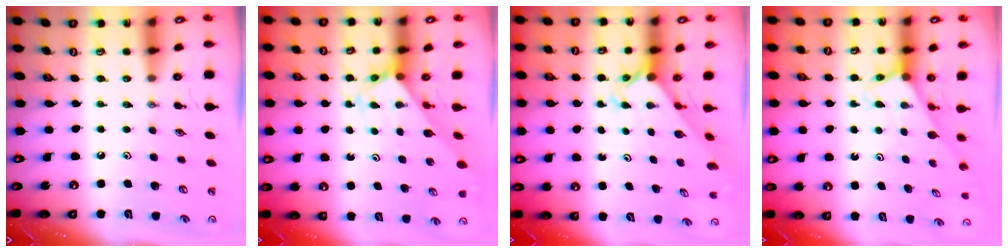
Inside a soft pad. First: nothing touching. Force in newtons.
{"total": 2.7, "press": 2.7, "slide": 0.1}
{"total": 2.6, "press": 2.6, "slide": 0.2}
{"total": 2.7, "press": 2.7, "slide": 0.1}